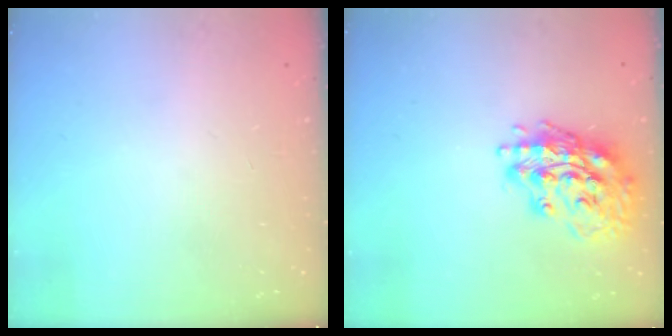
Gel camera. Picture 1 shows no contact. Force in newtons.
{"total": 17.6, "press": 17.5, "slide": 2.3}